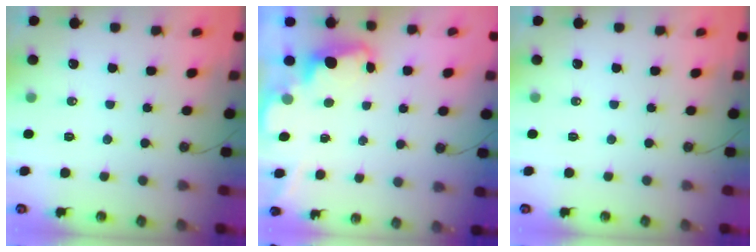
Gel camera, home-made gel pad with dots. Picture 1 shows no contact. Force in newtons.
{"total": 2.1, "press": 2.1, "slide": 0.5}
{"total": 0.0}